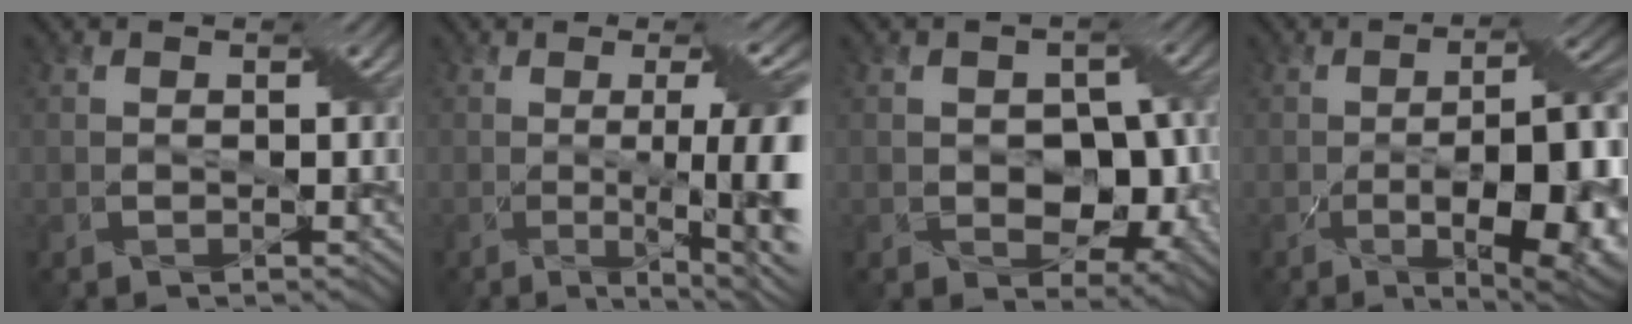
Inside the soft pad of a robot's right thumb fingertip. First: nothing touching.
{"total": 12.4, "force": [-1.5, 2.5, 12.0], "torque": [-0.158, 0.002, -0.017]}
{"total": 6.3, "force": [-1.2, 4.5, 4.1], "torque": [-0.061, -0.009, -0.022]}
{"total": 16.1, "force": [-4.7, 5.6, 14.3], "torque": [-0.193, -0.008, -0.060]}